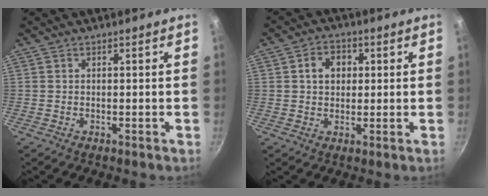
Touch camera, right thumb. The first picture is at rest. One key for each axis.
{"total": 5.4, "fx": 1.2, "fy": 4.2, "fz": 3.1, "tx": -0.027, "ty": 0.007, "tz": 0.014}